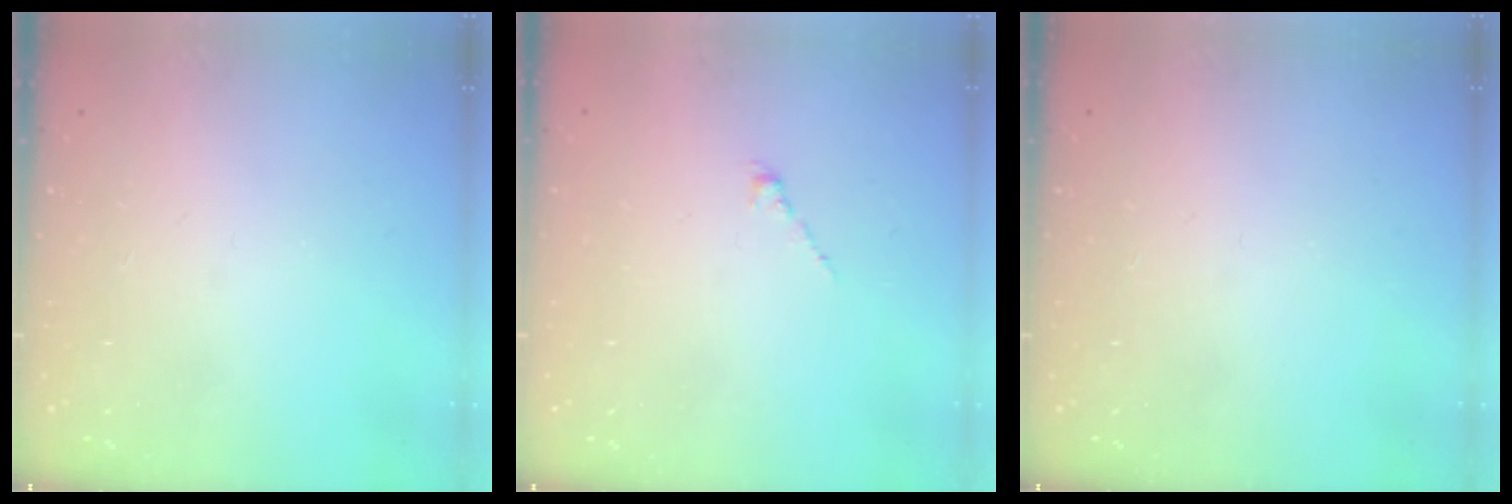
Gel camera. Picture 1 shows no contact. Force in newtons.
{"total": 0.0}
{"total": 0.0}